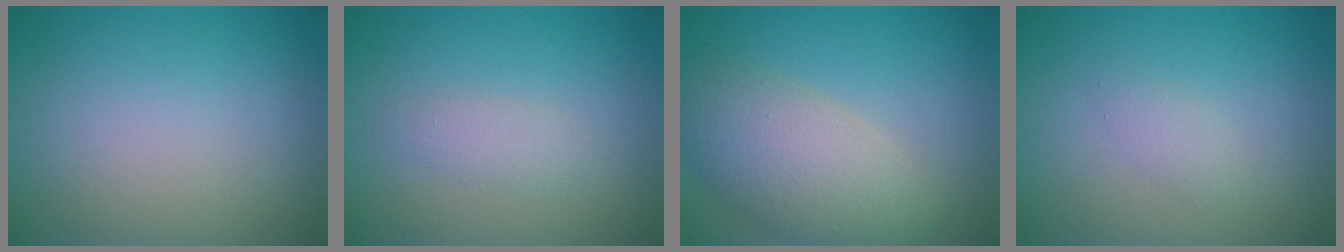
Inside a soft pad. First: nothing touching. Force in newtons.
{"total": 1.4, "press": 1.4, "slide": 0.1}
{"total": 6.5, "press": 6.5, "slide": 0.4}
{"total": 1.1, "press": 1.1, "slide": 0.1}